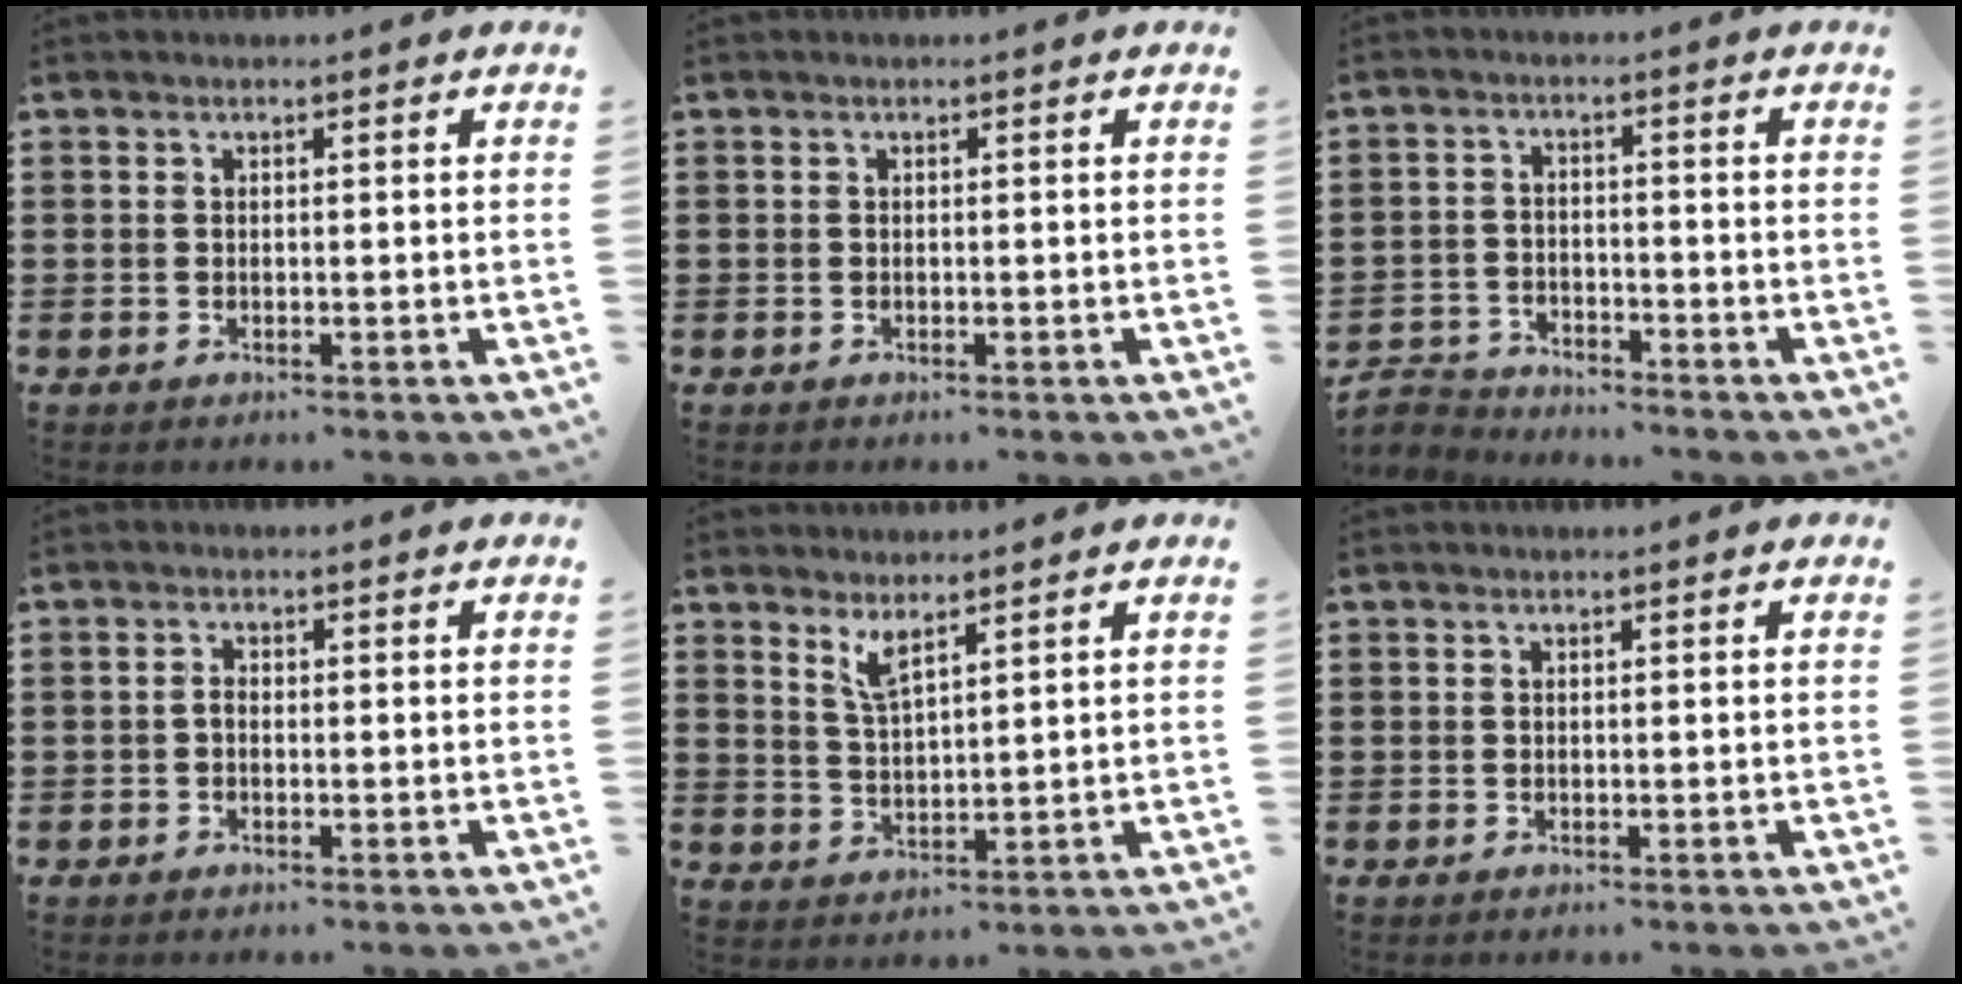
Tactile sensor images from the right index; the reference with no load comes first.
{"total": 0.0}
{"total": 3.5, "force": [-3.4, 0.8, -0.1], "torque": [-0.013, 0.000, -0.075]}
{"total": 1.2, "force": [-0.4, 0.7, 0.9], "torque": [-0.019, 0.000, -0.009]}
{"total": 3.2, "force": [2.7, 0.5, 1.7], "torque": [-0.040, 0.001, 0.049]}
{"total": 0.0}